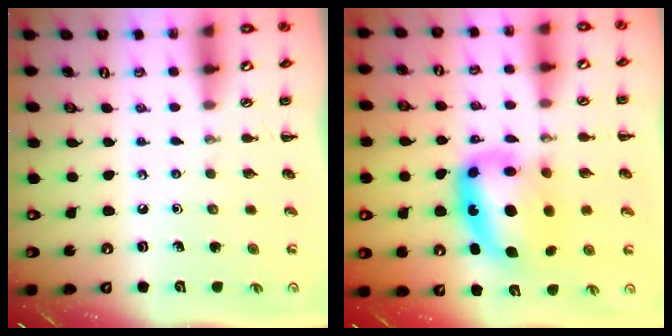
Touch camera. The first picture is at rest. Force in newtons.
{"total": 13.9, "press": 13.5, "slide": 3.6}